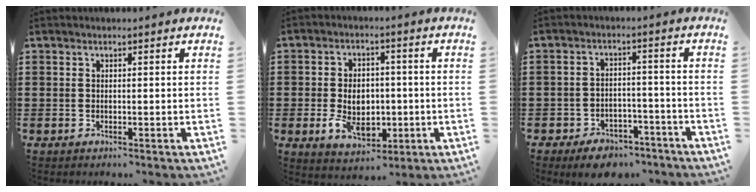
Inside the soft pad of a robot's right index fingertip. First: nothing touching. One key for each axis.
{"total": 6.6, "fx": -1.1, "fy": 4.7, "fz": 4.4, "tx": -0.078, "ty": 0.002, "tz": -0.021}
{"total": 4.5, "fx": -4.2, "fy": 1.4, "fz": 1.0, "tx": -0.018, "ty": 0.012, "tz": -0.081}